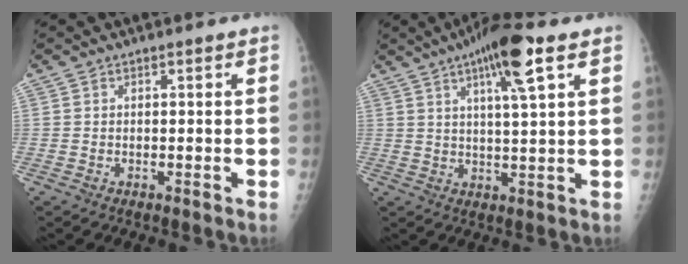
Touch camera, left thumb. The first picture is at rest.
{"total": 11.2, "force": [5.5, 1.8, 9.6], "torque": [-0.153, -0.011, 0.089]}